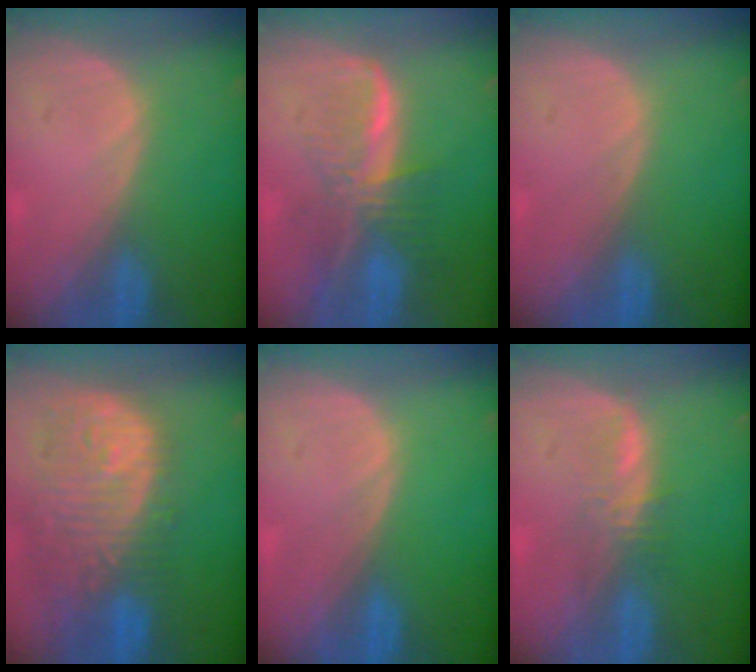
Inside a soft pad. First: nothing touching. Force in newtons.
{"total": 8.2, "press": 7.0, "slide": 4.2}
{"total": 0.0}
{"total": 13.3, "press": 11.2, "slide": 7.1}
{"total": 0.0}
{"total": 2.9, "press": 2.9, "slide": 0.2}